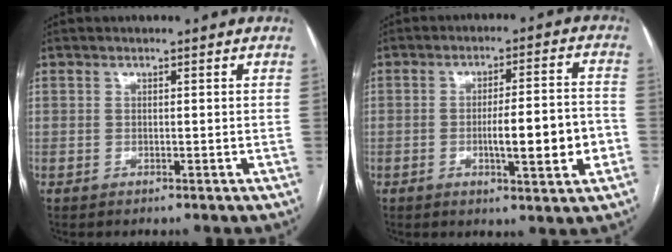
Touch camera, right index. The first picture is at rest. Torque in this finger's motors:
{"motor_torque": [1.41, -0.47, 0.66, 0.11]}